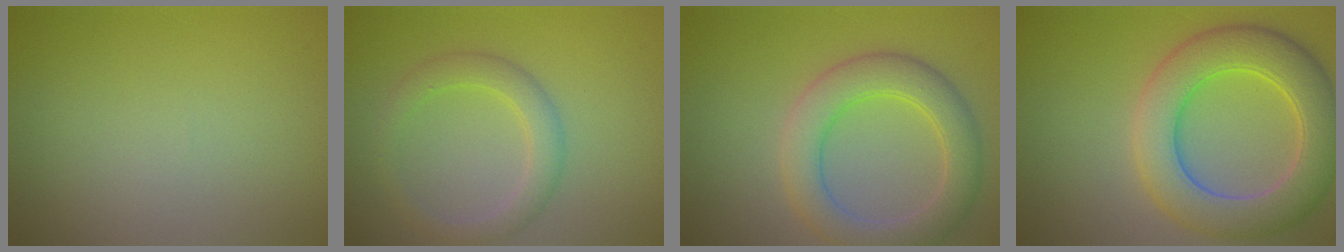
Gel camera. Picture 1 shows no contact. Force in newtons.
{"total": 2.9, "press": 2.9, "slide": 0.1}
{"total": 5.4, "press": 5.4, "slide": 0.1}
{"total": 8.0, "press": 7.9, "slide": 0.7}